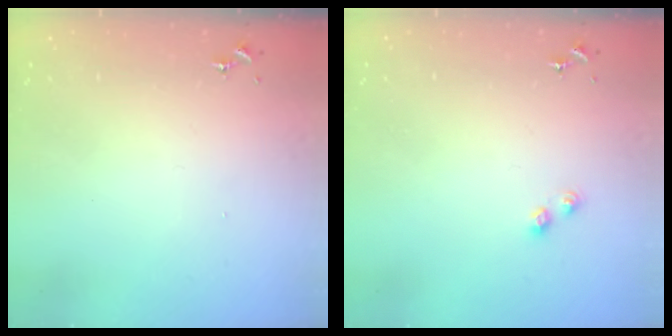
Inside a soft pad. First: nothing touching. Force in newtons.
{"total": 3.6, "press": 3.6, "slide": 0.4}